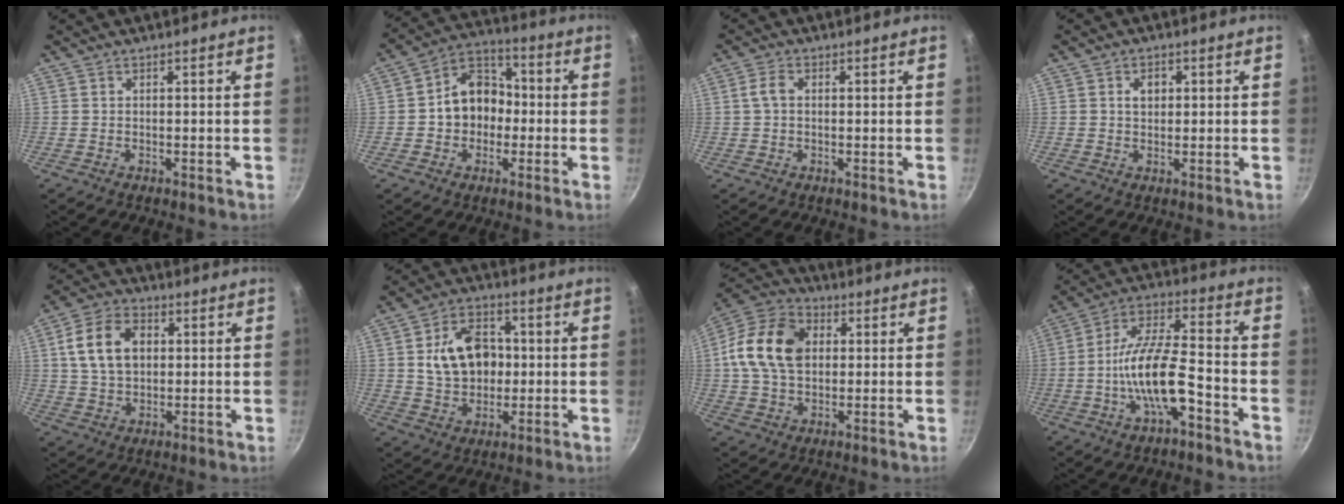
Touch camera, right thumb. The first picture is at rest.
{"total": 11.3, "force": [-0.9, 9.1, 6.6], "torque": [-0.054, 0.033, -0.029]}
{"total": 2.7, "force": [0.3, 1.8, 2.0], "torque": [-0.041, 0.010, 0.004]}
{"total": 3.0, "force": [0.7, 2.3, 1.9], "torque": [-0.015, 0.002, 0.011]}
{"total": 12.0, "force": [2.5, 8.4, 8.2], "torque": [-0.134, 0.010, 0.039]}
{"total": 13.3, "force": [1.3, 9.8, 8.9], "torque": [-0.117, 0.009, 0.022]}
{"total": 15.7, "force": [2.3, 11.3, 10.7], "torque": [-0.179, 0.019, 0.026]}
{"total": 14.1, "force": [-5.3, 4.9, 12.1], "torque": [-0.216, 0.041, -0.104]}